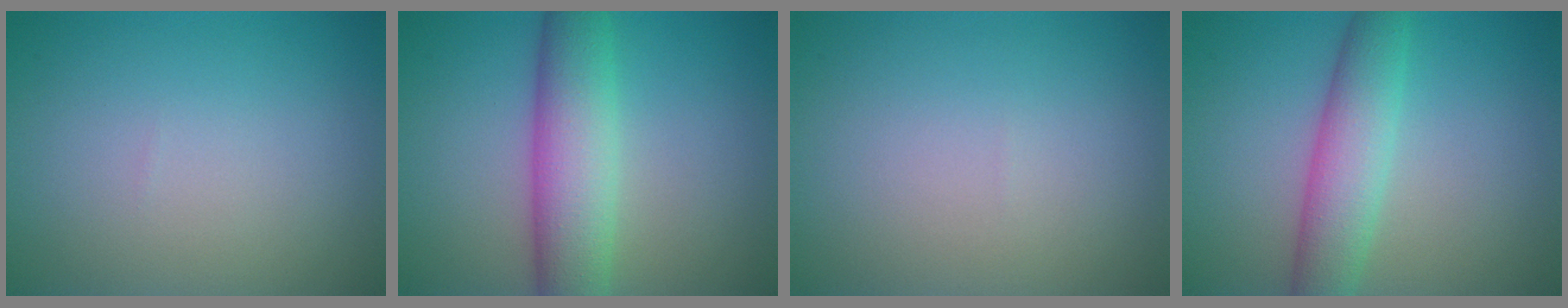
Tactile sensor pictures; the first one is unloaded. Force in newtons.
{"total": 6.7, "press": 6.7, "slide": 0.3}
{"total": 0.0}
{"total": 5.0, "press": 5.0, "slide": 0.1}